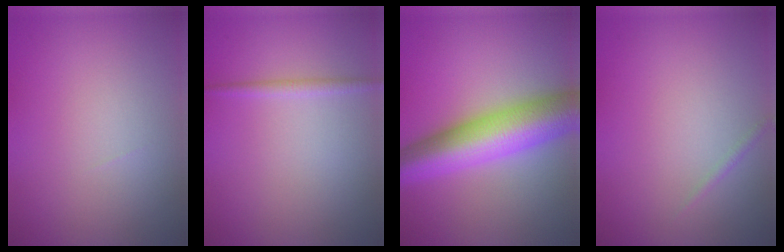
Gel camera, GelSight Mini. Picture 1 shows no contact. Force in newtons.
{"total": 1.1, "press": 1.1, "slide": 0.1}
{"total": 10.0, "press": 10.0, "slide": 0.1}
{"total": 0.6, "press": 0.6, "slide": 0.0}